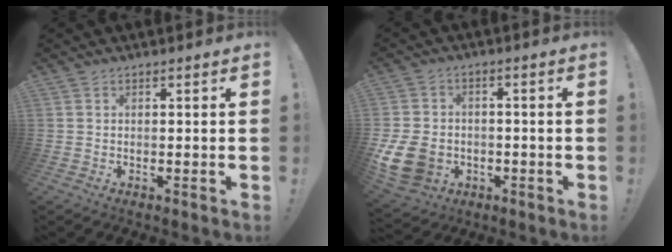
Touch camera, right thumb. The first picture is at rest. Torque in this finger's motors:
{"motor_torque": [0.95, 1.06, 0.68, -0.36, 0.43]}